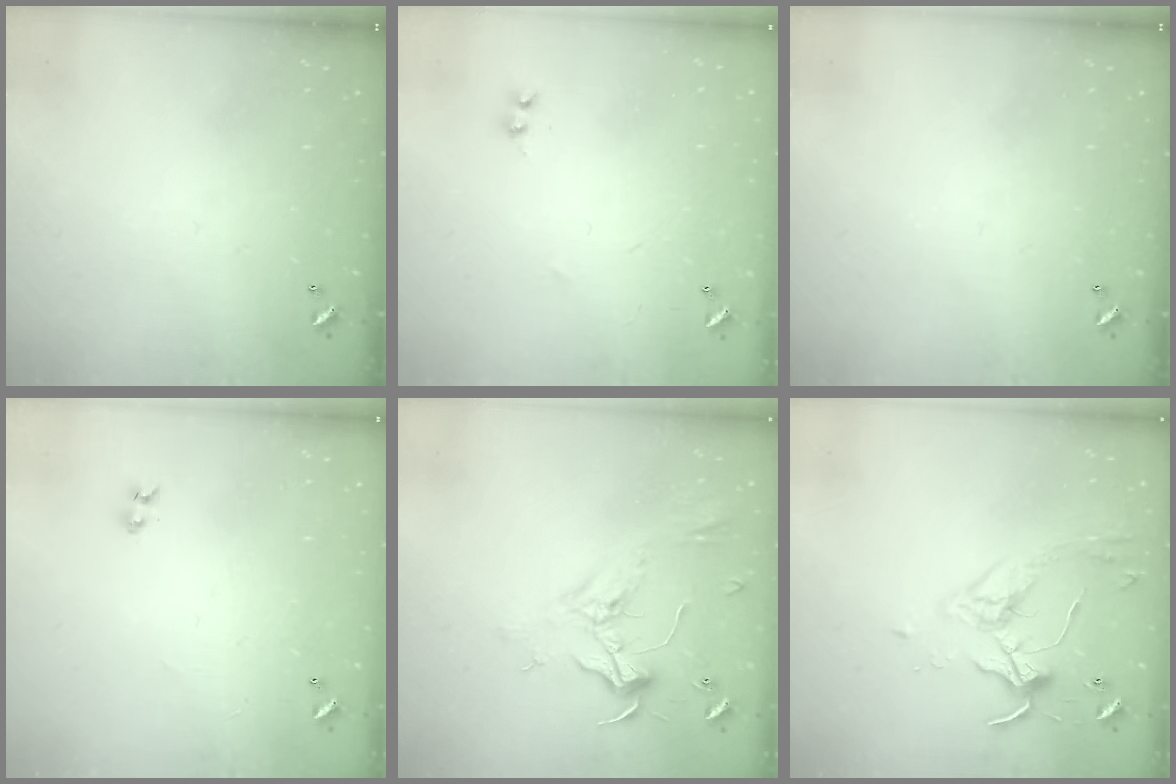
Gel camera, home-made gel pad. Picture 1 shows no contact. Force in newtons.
{"total": 2.0, "press": 2.0, "slide": 0.5}
{"total": 0.0}
{"total": 1.3, "press": 1.1, "slide": 0.7}
{"total": 2.4, "press": 2.3, "slide": 0.8}
{"total": 3.5, "press": 3.4, "slide": 0.8}